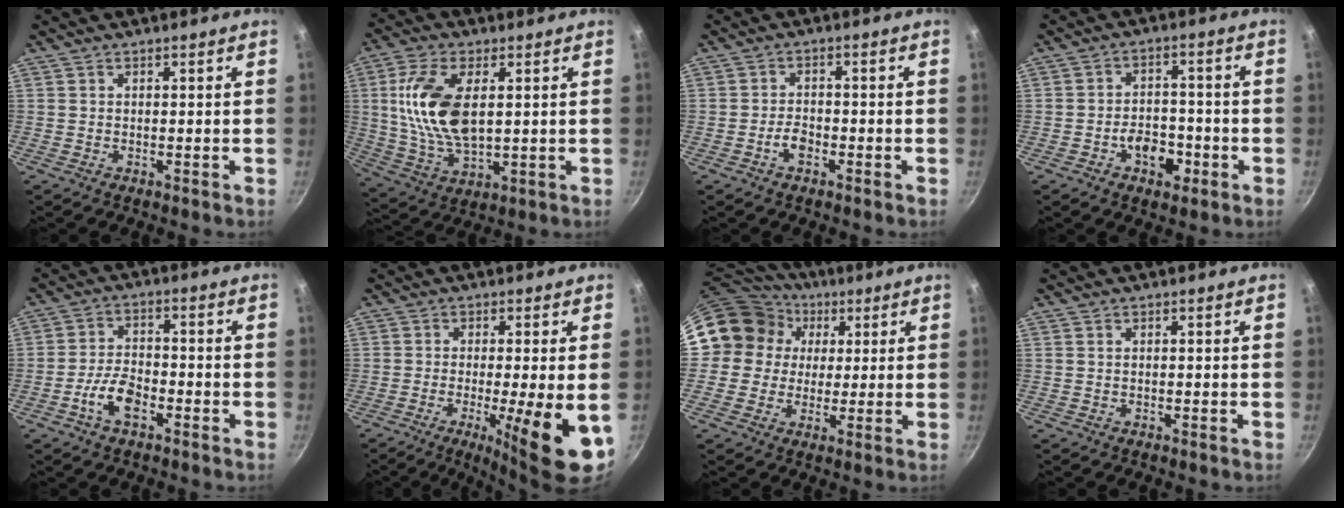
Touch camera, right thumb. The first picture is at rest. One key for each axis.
{"total": 15.0, "fx": 2.7, "fy": 7.7, "fz": 12.6, "tx": -0.241, "ty": -0.008, "tz": 0.056}
{"total": 3.0, "fx": -1.5, "fy": 1.7, "fz": 2.0, "tx": -0.029, "ty": 0.018, "tz": -0.028}
{"total": 7.0, "fx": -3.0, "fy": 4.5, "fz": 4.5, "tx": -0.044, "ty": 0.022, "tz": -0.049}
{"total": 6.7, "fx": -3.2, "fy": 3.4, "fz": 4.9, "tx": -0.087, "ty": 0.029, "tz": -0.062}
{"total": 12.4, "fx": -3.4, "fy": 2.1, "fz": 11.7, "tx": -0.170, "ty": -0.008, "tz": -0.046}
{"total": 14.3, "fx": 3.4, "fy": 13.1, "fz": 4.7, "tx": -0.059, "ty": 0.020, "tz": 0.046}
{"total": 0.0}